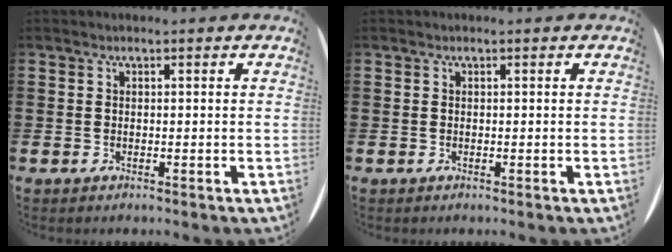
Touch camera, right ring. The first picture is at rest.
{"total": 0.0}